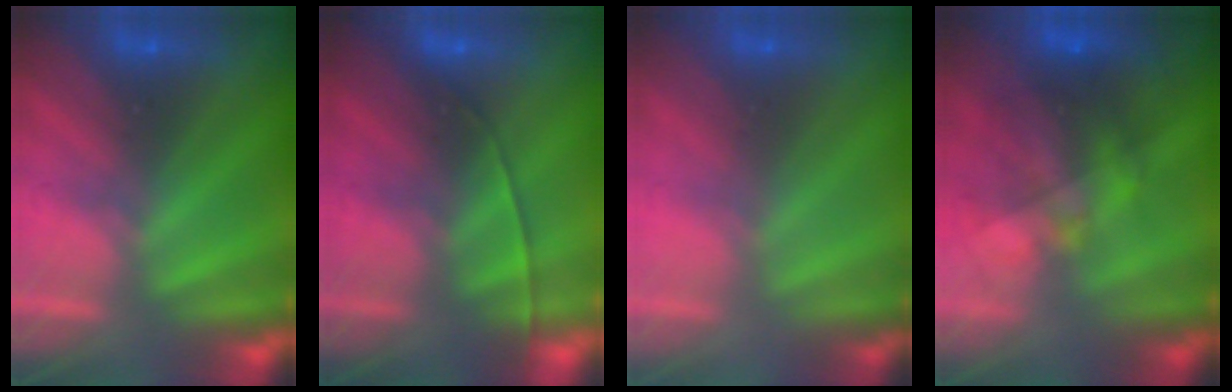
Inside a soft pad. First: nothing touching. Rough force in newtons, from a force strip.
{"total": 1.9}
{"total": 2.9}
{"total": 8.8}